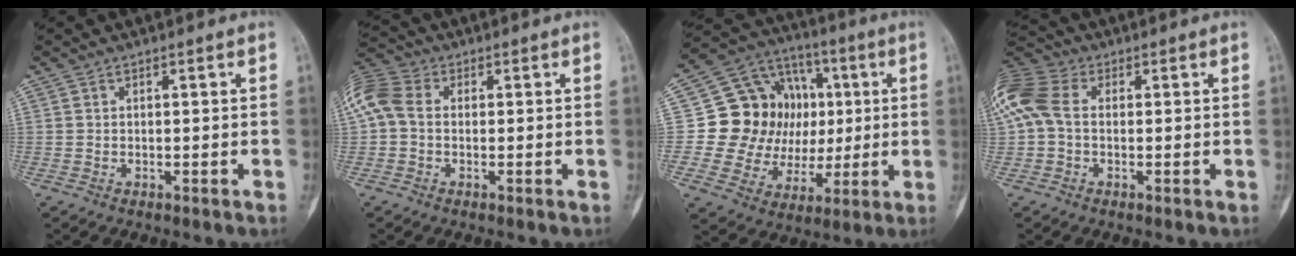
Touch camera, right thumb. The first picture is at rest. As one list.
[{"total": 8.7, "force": [0.5, 6.3, 5.9], "torque": [-0.134, 0.028, 0.001]}, {"total": 19.1, "force": [1.7, 16.2, 10.0], "torque": [-0.109, 0.028, 0.046]}, {"total": 11.5, "force": [1.0, 8.0, 8.2], "torque": [-0.196, 0.030, 0.012]}]